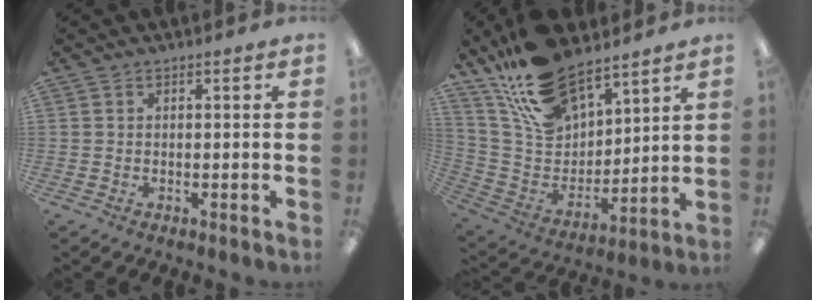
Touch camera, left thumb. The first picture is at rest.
{"total": 20.2, "force": [15.2, 9.8, 9.1], "torque": [-0.181, -0.086, 0.281]}